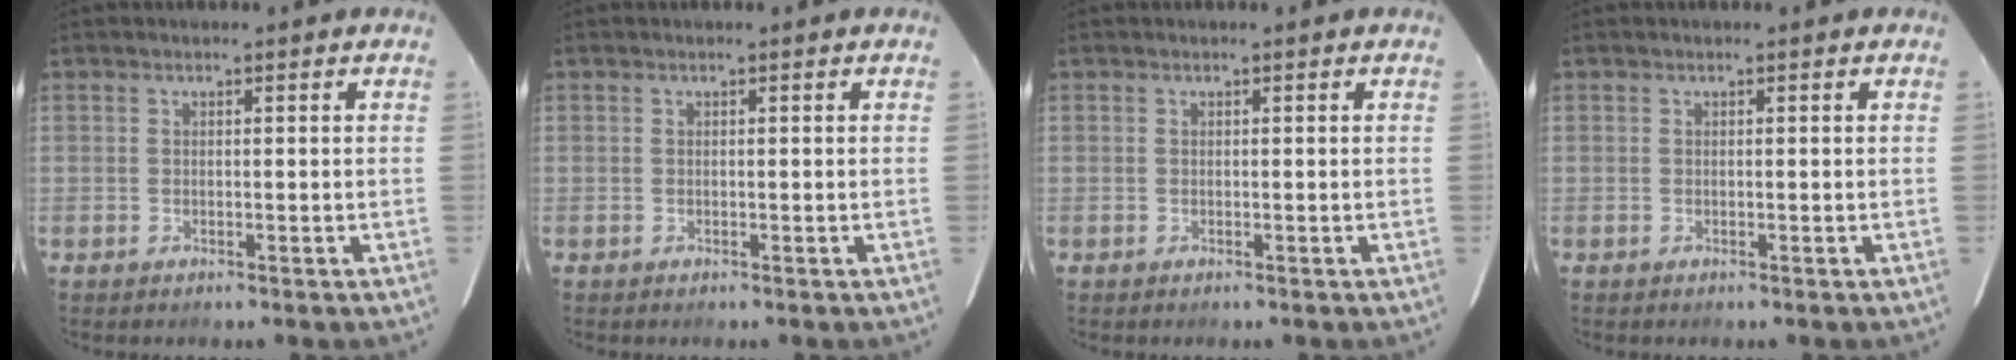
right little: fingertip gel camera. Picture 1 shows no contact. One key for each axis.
{"total": 0.0}
{"total": 0.0}
{"total": 0.0}